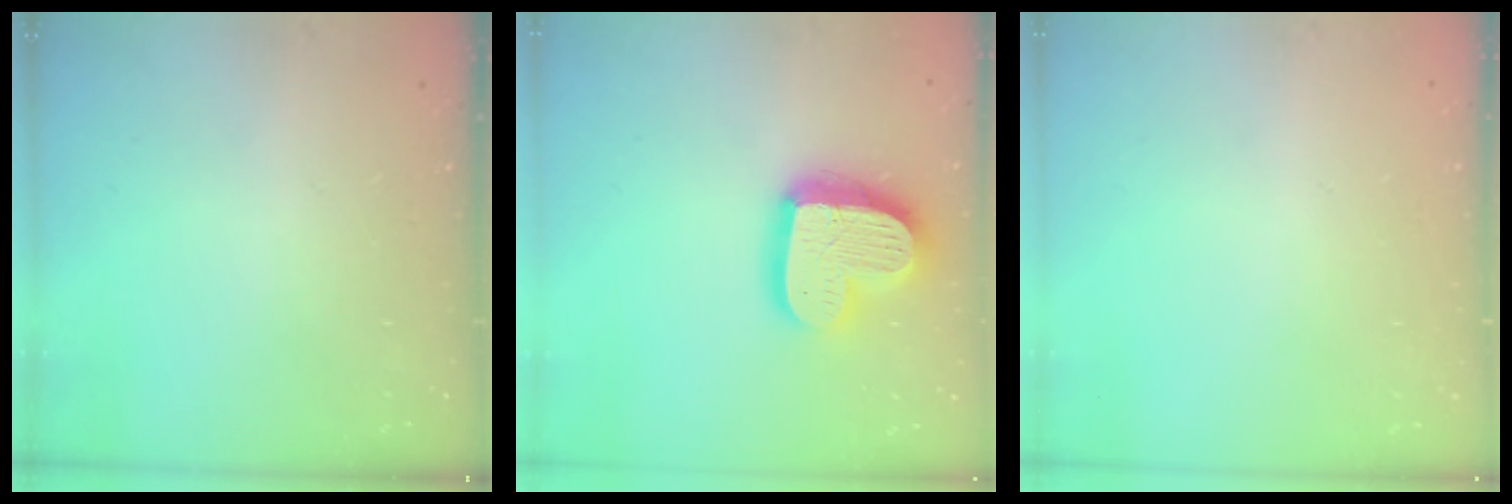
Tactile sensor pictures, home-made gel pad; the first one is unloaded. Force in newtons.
{"total": 19.4, "press": 19.3, "slide": 1.5}
{"total": 0.0}